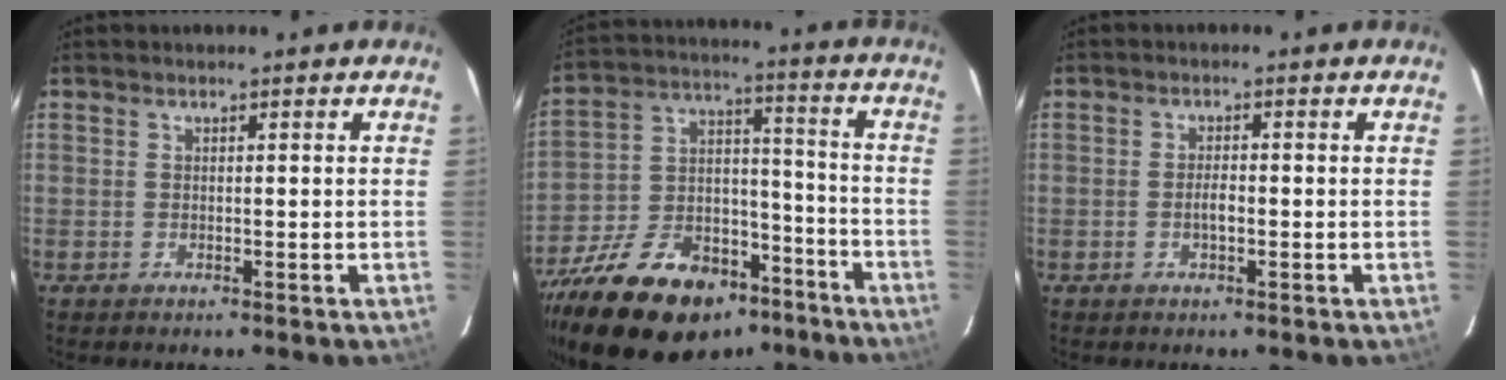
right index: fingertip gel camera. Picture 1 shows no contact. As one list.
[{"total": 24.6, "force": [-16.7, 13.6, 12.0], "torque": [-0.253, 0.031, -0.247]}, {"total": 2.0, "force": [-0.6, 0.7, 1.7], "torque": [-0.032, 0.000, -0.011]}]